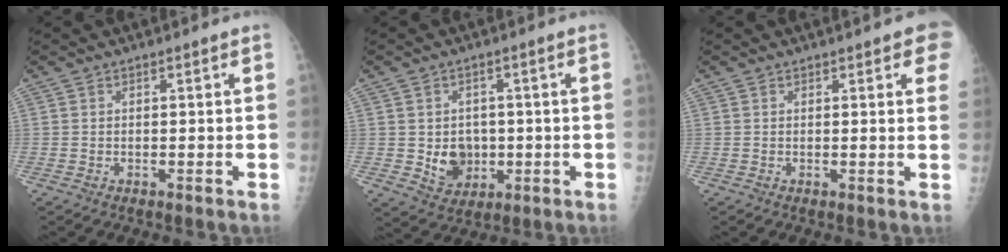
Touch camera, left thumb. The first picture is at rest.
{"total": 6.6, "force": [-0.7, 5.6, 3.4], "torque": [-0.019, 0.001, 0.005]}
{"total": 5.6, "force": [2.9, 1.6, 4.5], "torque": [-0.032, 0.001, 0.030]}